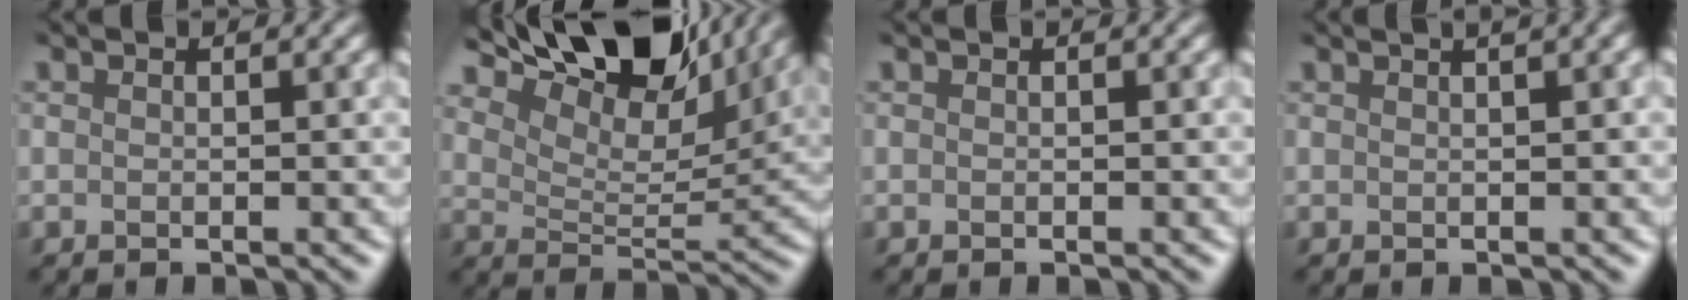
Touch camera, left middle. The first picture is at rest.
{"total": 11.2, "force": [9.1, 3.3, 5.7], "torque": [-0.119, 0.017, 0.173]}
{"total": 0.0}
{"total": 2.7, "force": [1.3, 0.9, 2.1], "torque": [-0.014, 0.030, 0.002]}